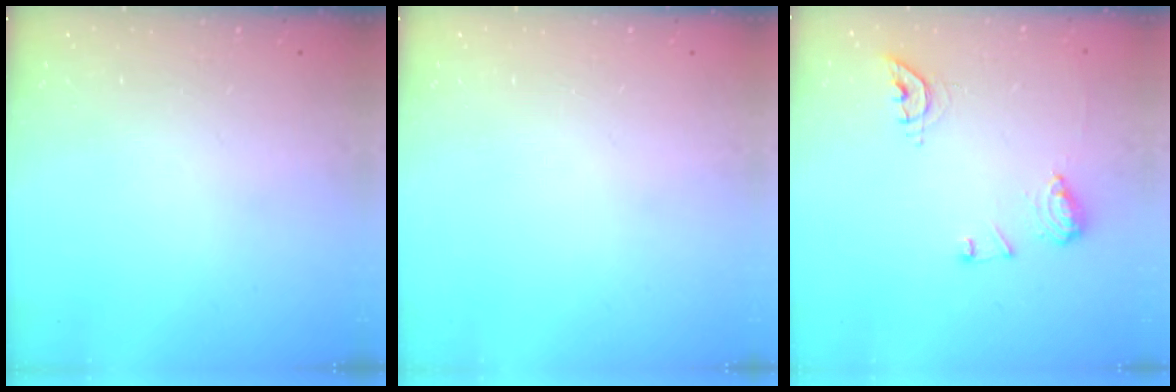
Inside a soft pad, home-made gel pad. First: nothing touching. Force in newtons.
{"total": 0.0}
{"total": 10.5, "press": 10.5, "slide": 0.7}